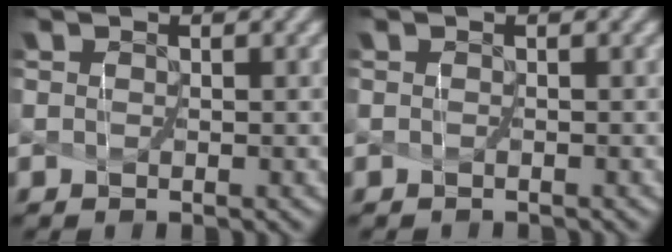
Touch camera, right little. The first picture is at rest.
{"total": 0.6, "force": [-0.5, -0.2, -0.3], "torque": [0.002, -0.003, -0.005]}